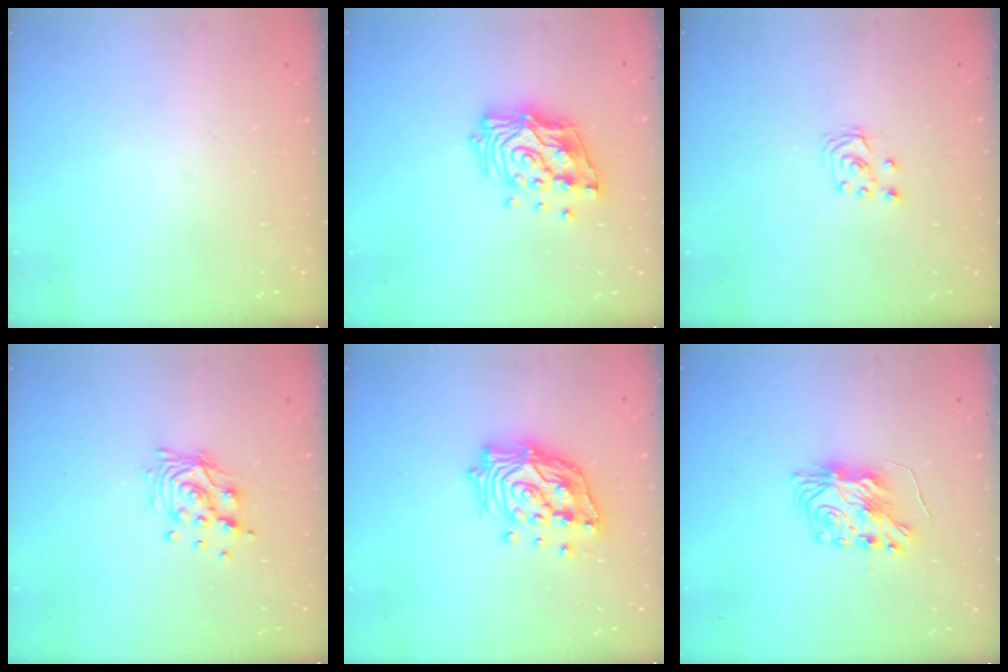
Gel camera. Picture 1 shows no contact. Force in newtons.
{"total": 15.5, "press": 15.4, "slide": 1.8}
{"total": 3.5, "press": 3.5, "slide": 0.4}
{"total": 11.1, "press": 11.0, "slide": 0.9}
{"total": 16.9, "press": 16.7, "slide": 2.3}
{"total": 8.2, "press": 8.2, "slide": 0.5}